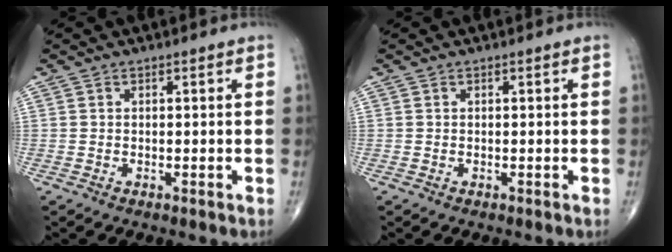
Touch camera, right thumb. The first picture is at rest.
{"total": 0.0}